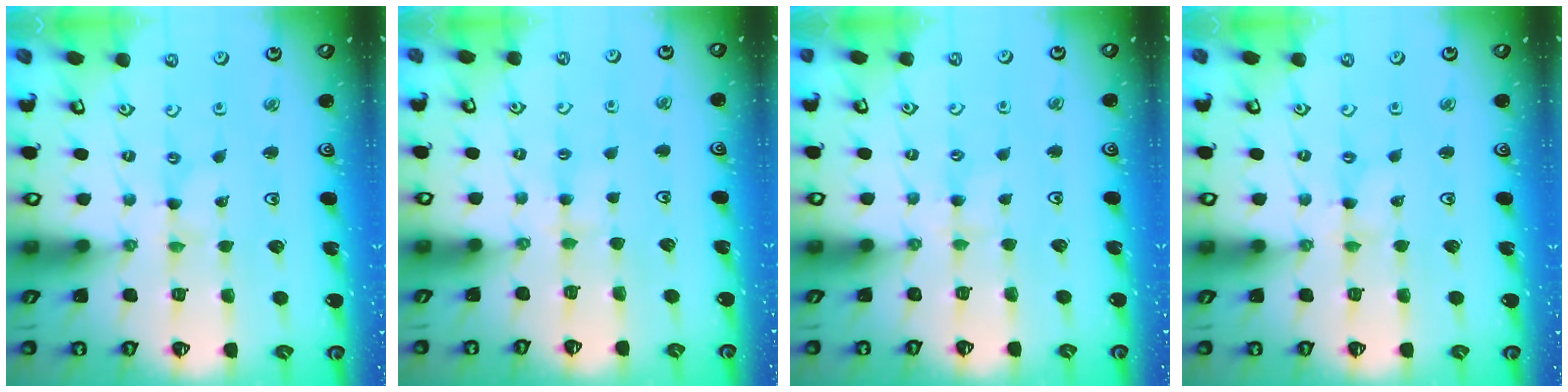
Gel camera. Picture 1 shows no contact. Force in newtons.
{"total": 4.0, "press": 4.0, "slide": 0.6}
{"total": 2.8, "press": 2.8, "slide": 0.3}
{"total": 0.8, "press": 0.8, "slide": 0.2}